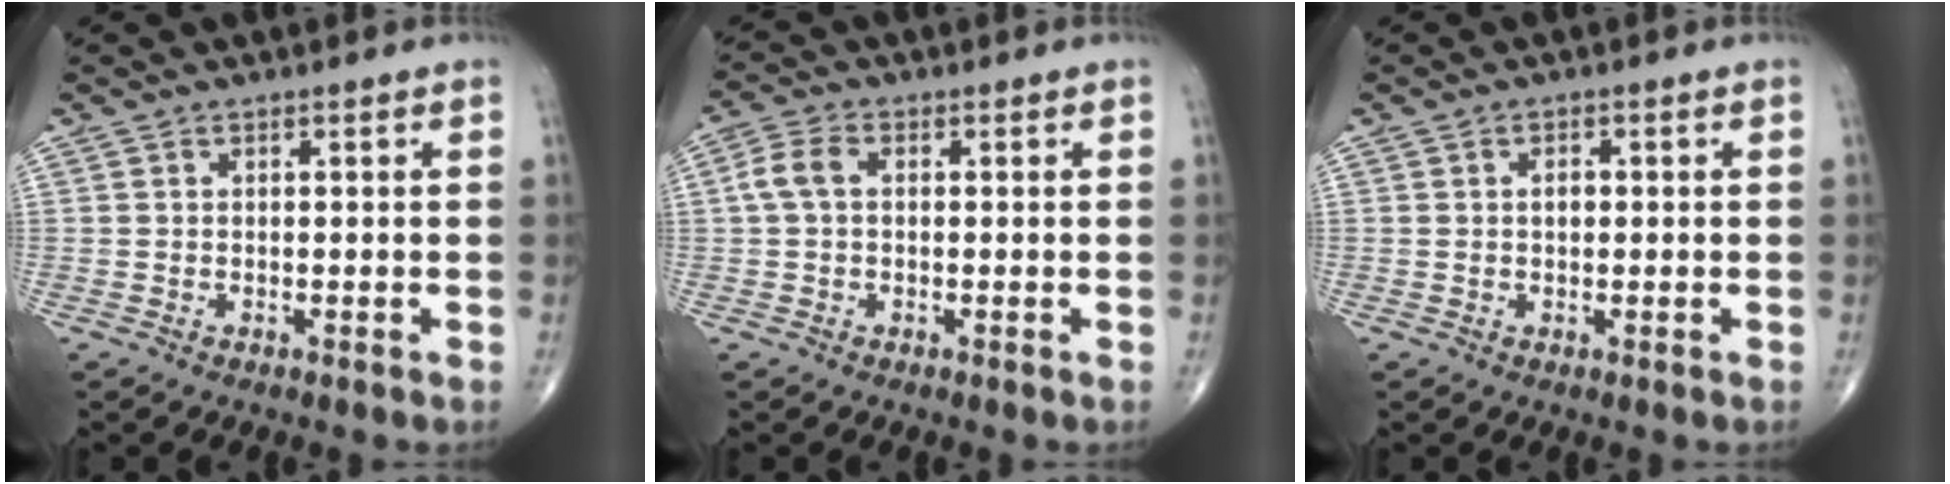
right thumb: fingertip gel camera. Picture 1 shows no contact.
{"total": 4.4, "force": [0.4, 2.8, 3.3], "torque": [-0.075, 0.013, 0.002]}
{"total": 1.8, "force": [0.2, 1.2, 1.3], "torque": [-0.019, 0.004, 0.003]}